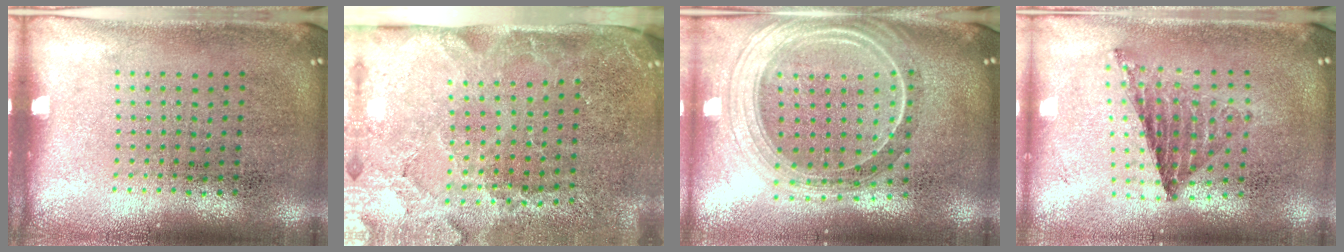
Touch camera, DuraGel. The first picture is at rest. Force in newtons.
{"total": 3.8, "press": 3.2, "slide": 2.0}
{"total": 2.4, "press": 2.1, "slide": 1.2}
{"total": 0.8, "press": 0.8, "slide": 0.1}